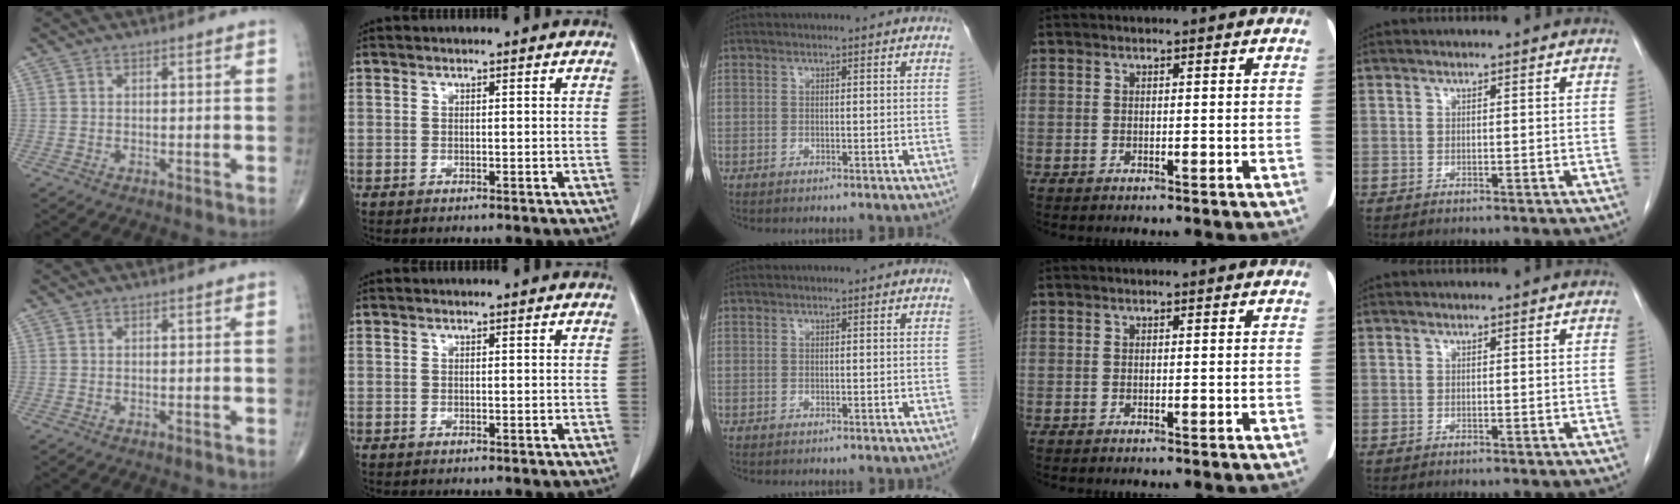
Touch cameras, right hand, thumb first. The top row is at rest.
{}